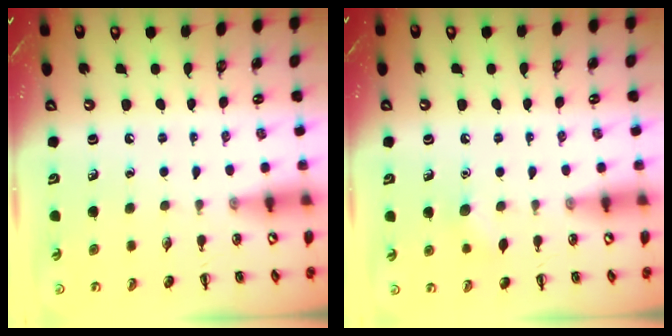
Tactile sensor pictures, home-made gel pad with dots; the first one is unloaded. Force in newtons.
{"total": 5.8, "press": 5.6, "slide": 1.8}